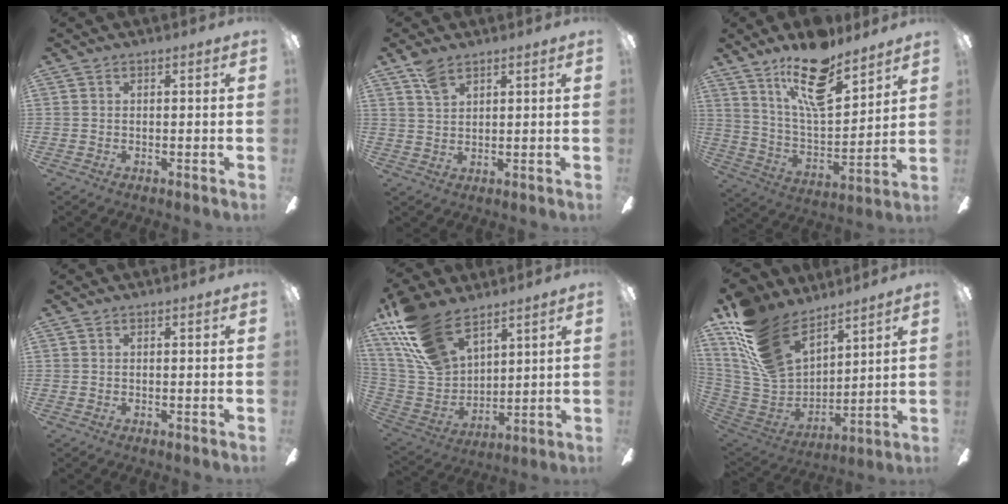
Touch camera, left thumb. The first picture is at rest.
{"total": 4.3, "force": [3.2, 1.8, 2.2], "torque": [-0.045, -0.011, 0.060]}
{"total": 18.6, "force": [13.1, 6.8, 11.4], "torque": [-0.201, -0.074, 0.225]}
{"total": 0.0}
{"total": 18.4, "force": [13.0, 9.1, 9.4], "torque": [-0.219, -0.059, 0.244]}
{"total": 20.3, "force": [13.8, 10.8, 10.3], "torque": [-0.240, -0.080, 0.262]}